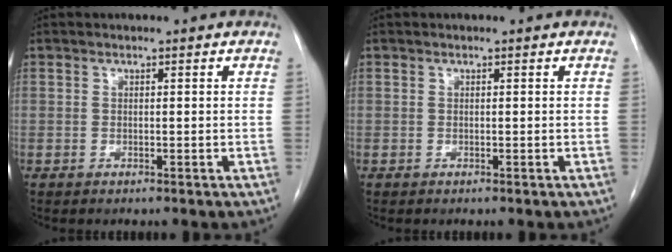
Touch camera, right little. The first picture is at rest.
{"total": 0.0}